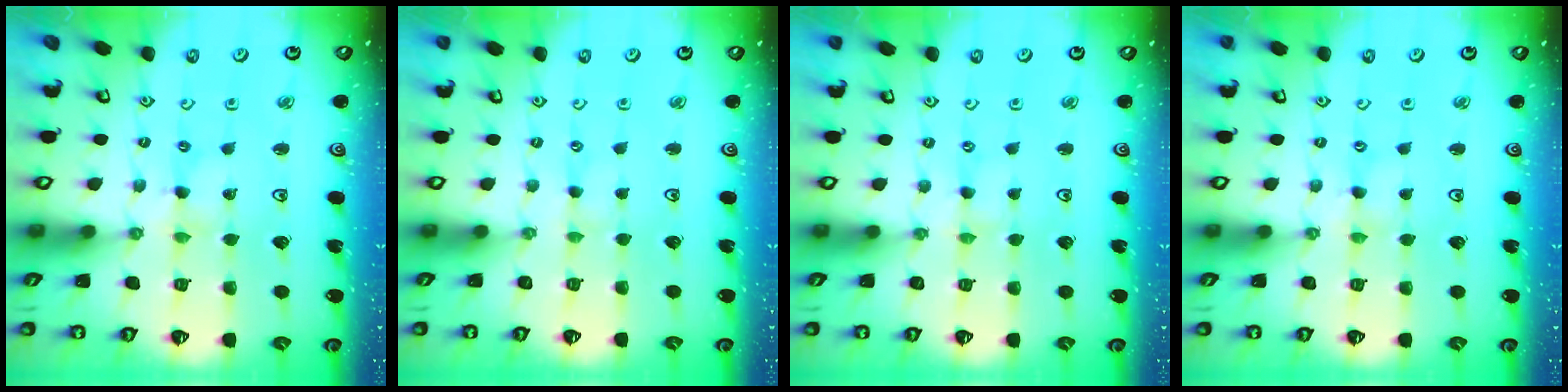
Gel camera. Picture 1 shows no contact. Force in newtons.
{"total": 0.0}
{"total": 0.0}
{"total": 0.0}